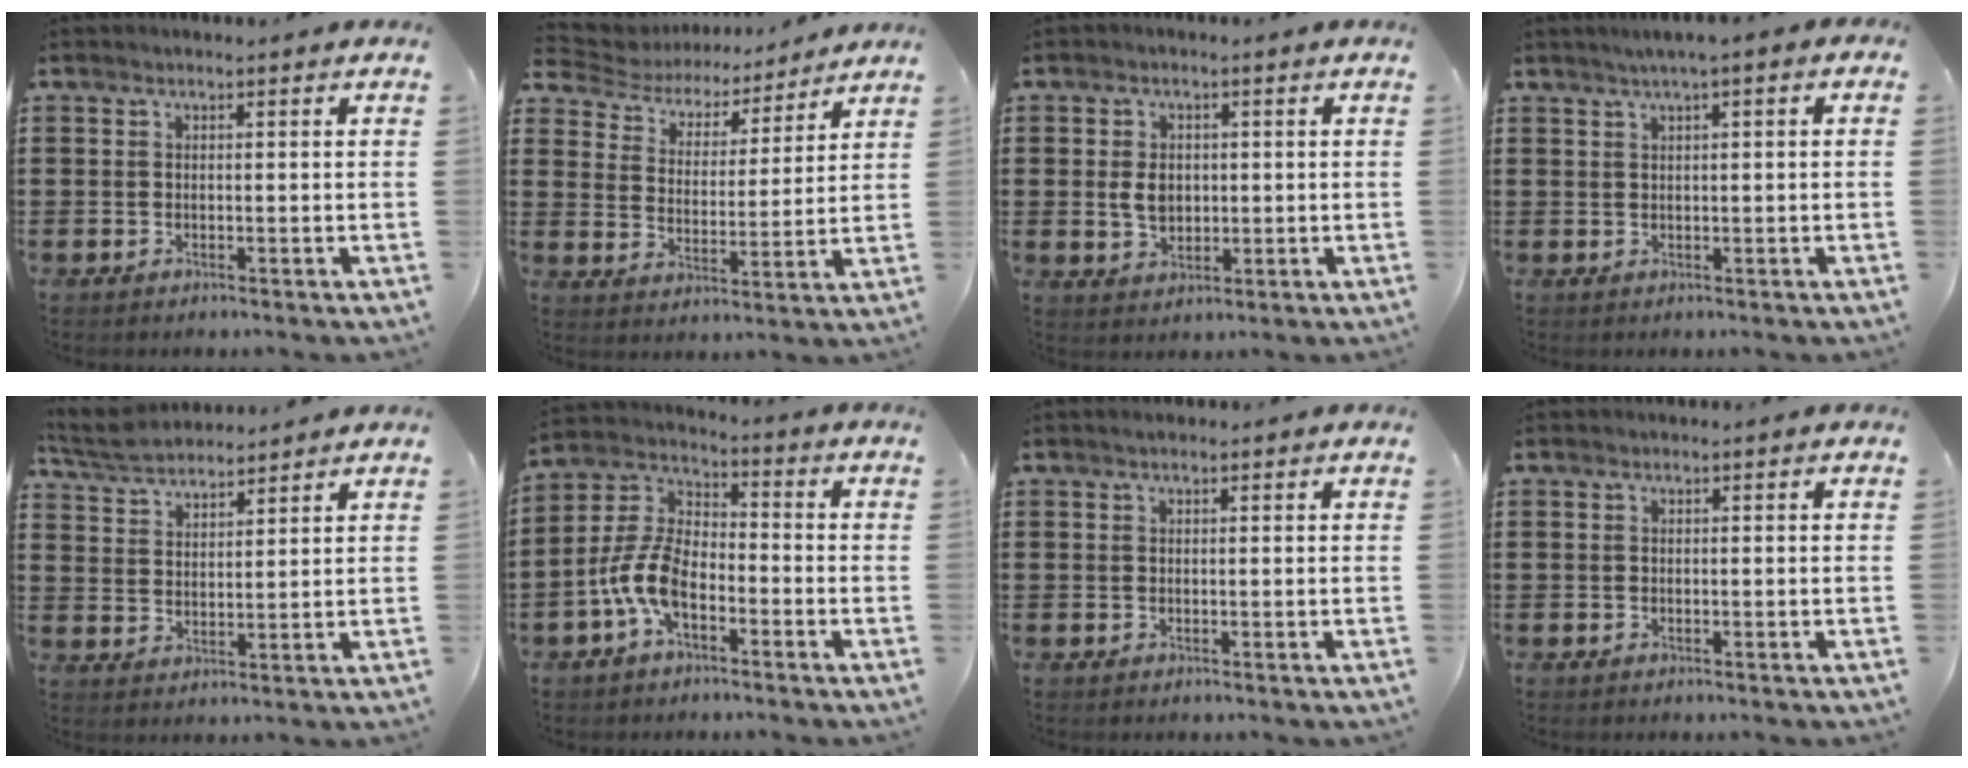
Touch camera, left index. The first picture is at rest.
{"total": 4.8, "force": [4.6, 1.3, 0.4], "torque": [-0.038, -0.032, 0.073]}
{"total": 4.0, "force": [0.4, 2.8, 2.9], "torque": [-0.054, 0.007, 0.004]}
{"total": 1.5, "force": [0.4, 0.1, 1.5], "torque": [-0.026, 0.001, 0.007]}
{"total": 5.4, "force": [5.1, 1.2, 1.2], "torque": [-0.044, -0.013, 0.095]}
{"total": 8.7, "force": [-4.5, 4.1, 6.3], "torque": [-0.171, -0.008, -0.098]}
{"total": 0.6, "force": [0.4, 0.3, 0.3], "torque": [-0.007, 0.004, 0.007]}
{"total": 0.0}